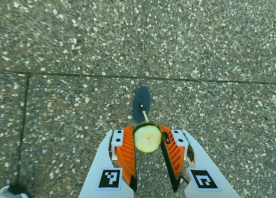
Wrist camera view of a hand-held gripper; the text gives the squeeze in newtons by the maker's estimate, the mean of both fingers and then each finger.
{"total": 8.7, "left": 8.1, "right": 9.4}